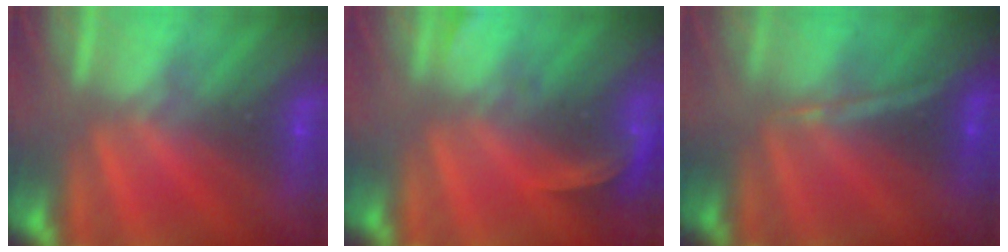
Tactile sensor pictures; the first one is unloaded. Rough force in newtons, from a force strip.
{"total": 2.6}
{"total": 1.3}